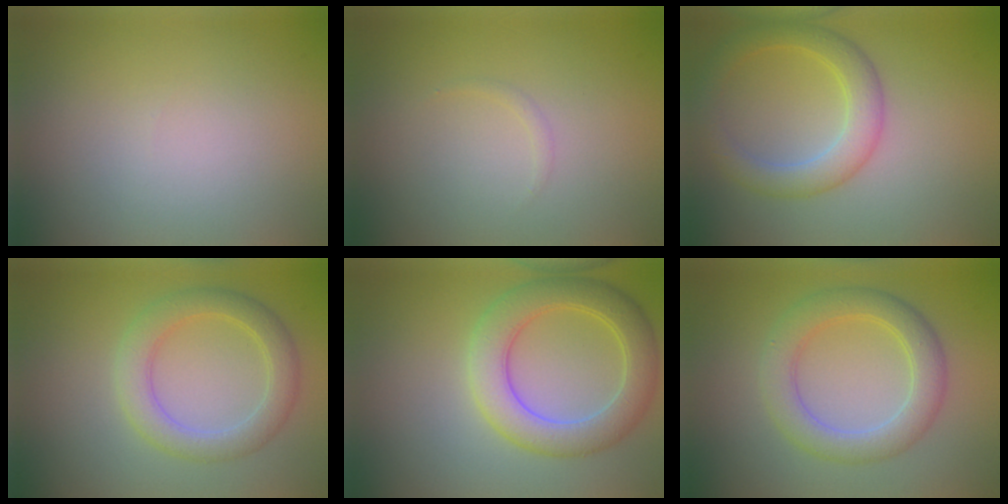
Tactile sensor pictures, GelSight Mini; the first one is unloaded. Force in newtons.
{"total": 0.5, "press": 0.5, "slide": 0.0}
{"total": 4.0, "press": 4.0, "slide": 0.1}
{"total": 3.9, "press": 3.9, "slide": 0.1}
{"total": 5.6, "press": 5.6, "slide": 0.2}
{"total": 4.4, "press": 4.4, "slide": 0.2}